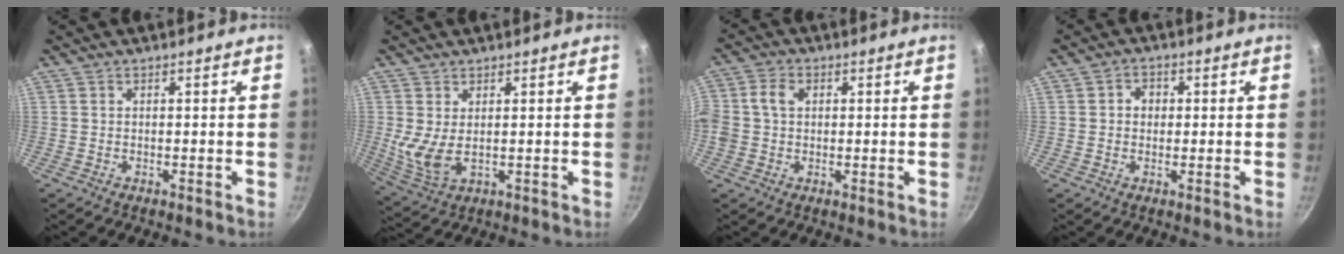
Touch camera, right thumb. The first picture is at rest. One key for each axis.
{"total": 6.1, "fx": 1.0, "fy": 2.9, "fz": 5.2, "tx": -0.102, "ty": -0.018, "tz": 0.033}
{"total": 5.5, "fx": 0.8, "fy": 4.3, "fz": 3.4, "tx": -0.060, "ty": 0.011, "tz": 0.006}
{"total": 3.1, "fx": 0.3, "fy": 2.6, "fz": 1.5, "tx": -0.006, "ty": 0.004, "tz": 0.001}